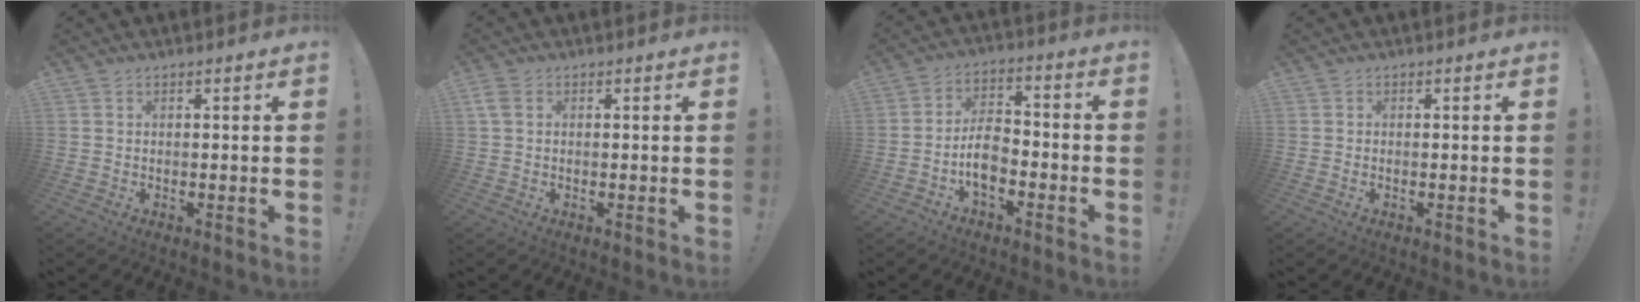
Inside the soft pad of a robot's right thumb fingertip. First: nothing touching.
{"total": 2.8, "force": [1.1, 1.7, 1.9], "torque": [-0.036, 0.004, 0.020]}
{"total": 8.3, "force": [-3.7, 4.9, 5.6], "torque": [-0.115, 0.020, -0.064]}
{"total": 0.0}